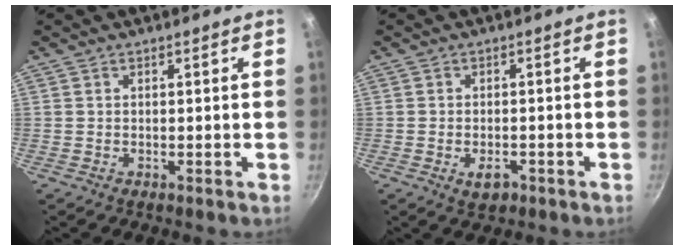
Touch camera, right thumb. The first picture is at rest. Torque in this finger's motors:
{"motor_torque": [-0.20, 0.27, 0.08, -0.07, 0.06]}